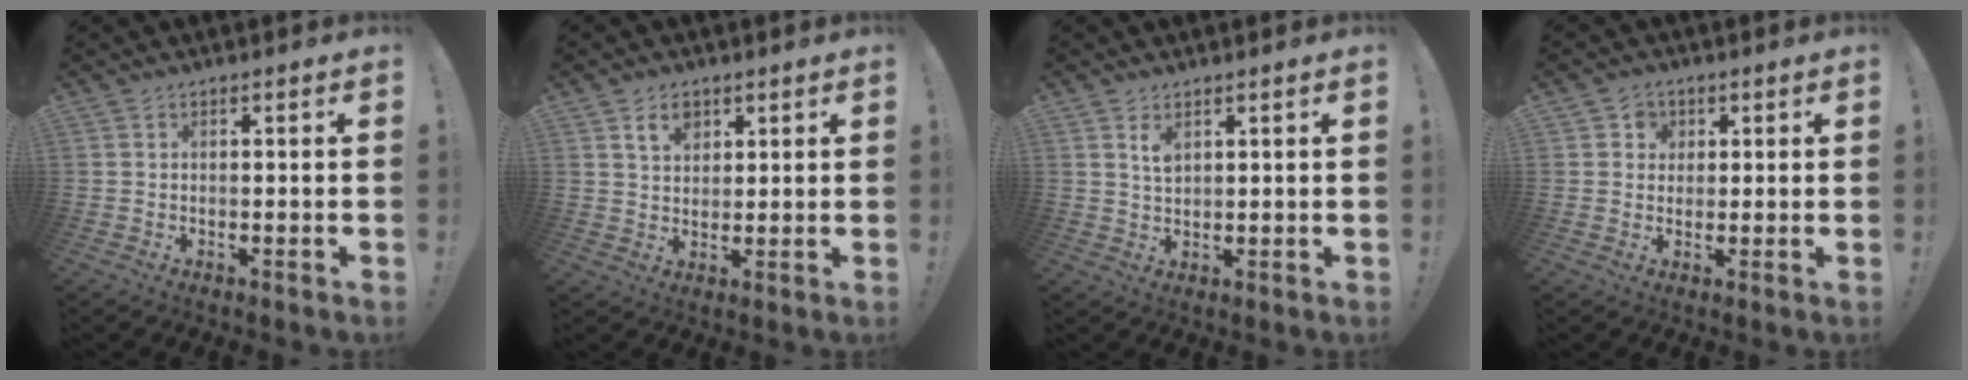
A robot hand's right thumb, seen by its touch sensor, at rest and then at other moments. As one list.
[{"total": 5.9, "force": [3.3, 4.0, 2.7], "torque": [-0.040, -0.004, 0.059]}, {"total": 3.8, "force": [2.4, 2.2, 2.0], "torque": [-0.022, -0.018, 0.040]}, {"total": 3.8, "force": [1.3, 3.5, 0.6], "torque": [-0.007, -0.003, 0.022]}]